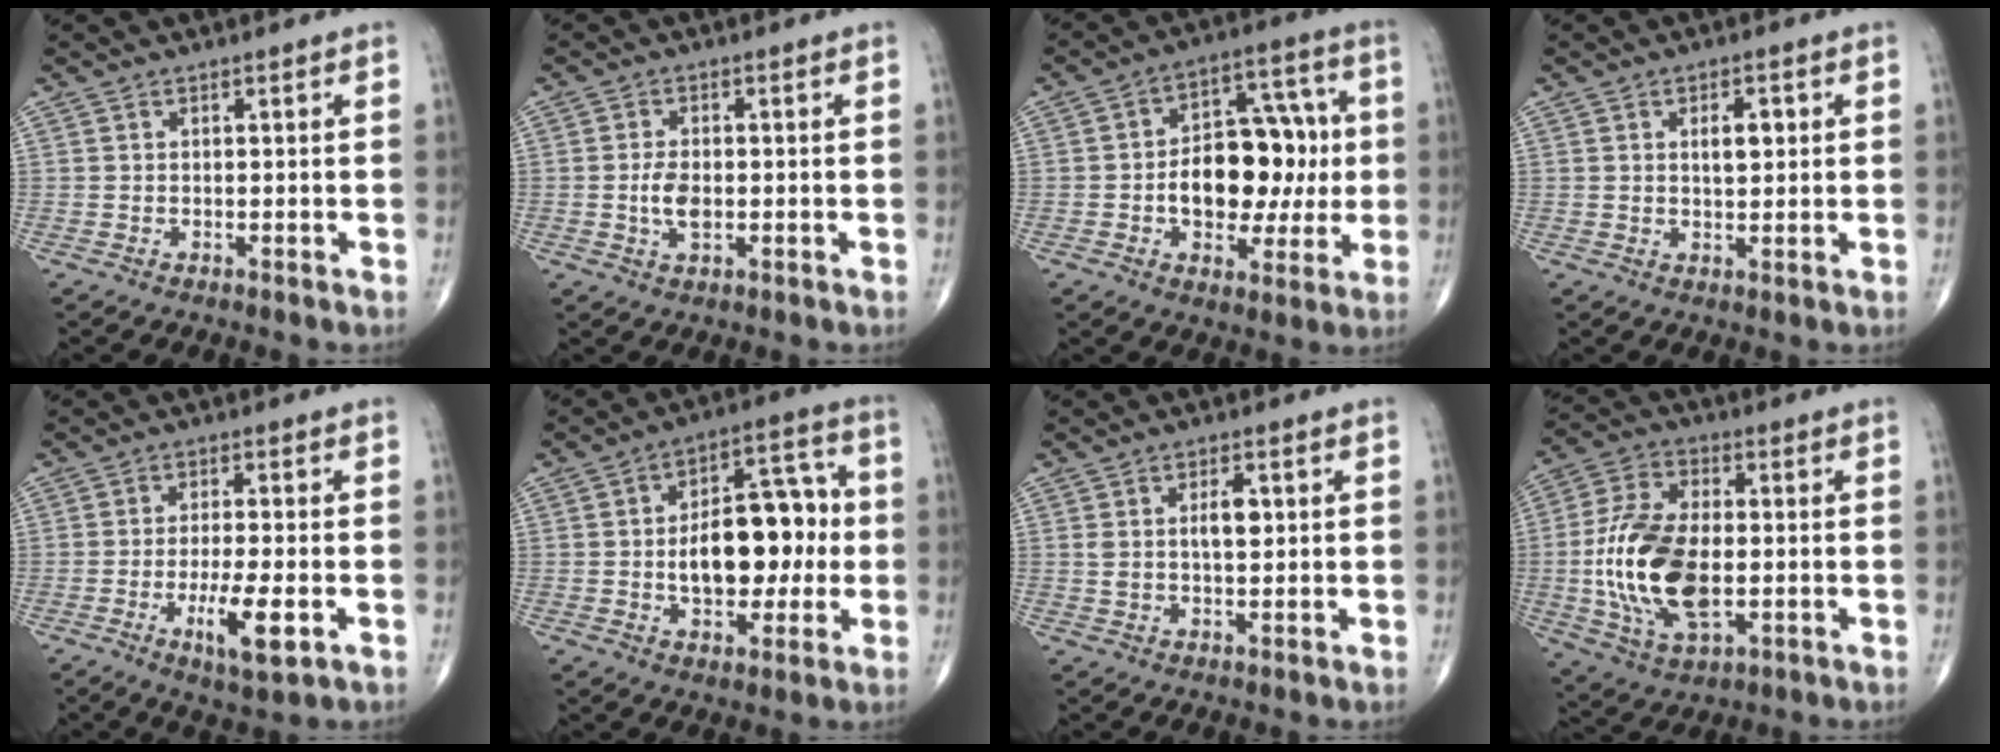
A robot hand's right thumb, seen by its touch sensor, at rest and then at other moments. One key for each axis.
{"total": 4.2, "fx": -0.6, "fy": 2.3, "fz": 3.5, "tx": -0.064, "ty": 0.001, "tz": -0.010}
{"total": 17.4, "fx": -0.9, "fy": 11.0, "fz": 13.5, "tx": -0.150, "ty": 0.038, "tz": -0.008}
{"total": 4.0, "fx": 1.0, "fy": 1.9, "fz": 3.3, "tx": -0.042, "ty": -0.006, "tz": 0.014}
{"total": 8.6, "fx": -2.9, "fy": 2.0, "fz": 7.8, "tx": -0.139, "ty": -0.006, "tz": -0.046}
{"total": 17.0, "fx": -0.7, "fy": 9.6, "fz": 14.0, "tx": -0.172, "ty": 0.035, "tz": -0.010}
{"total": 4.7, "fx": 1.0, "fy": 2.2, "fz": 4.0, "tx": -0.064, "ty": -0.001, "tz": 0.018}
{"total": 18.6, "fx": -1.8, "fy": 9.9, "fz": 15.6, "tx": -0.309, "ty": 0.004, "tz": -0.027}